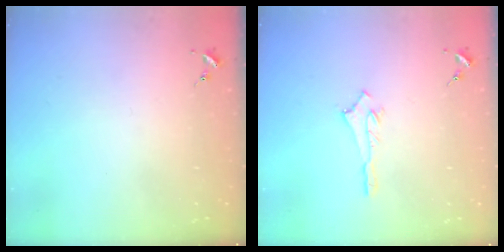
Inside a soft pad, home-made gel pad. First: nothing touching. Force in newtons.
{"total": 3.0, "press": 3.0, "slide": 0.2}